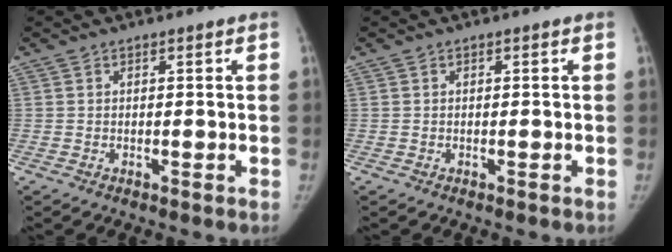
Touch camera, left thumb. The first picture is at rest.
{"total": 0.0}